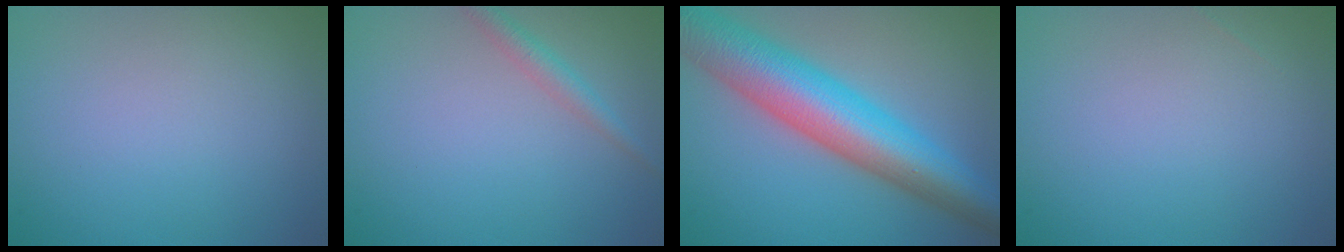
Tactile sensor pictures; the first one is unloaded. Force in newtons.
{"total": 1.8, "press": 1.8, "slide": 0.0}
{"total": 10.9, "press": 10.9, "slide": 0.4}
{"total": 0.0}